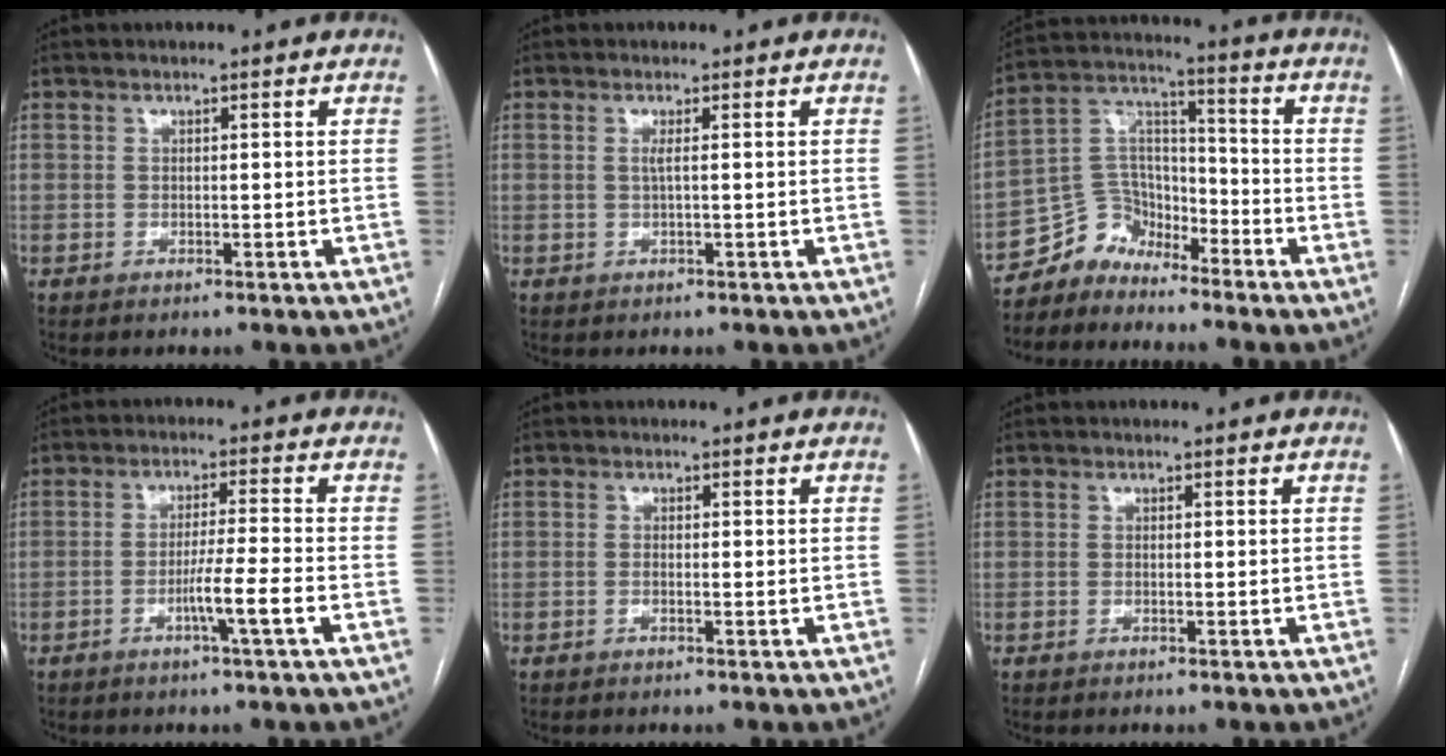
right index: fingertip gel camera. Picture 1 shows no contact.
{"total": 1.0, "force": [0.1, -0.2, 1.0], "torque": [-0.024, 0.000, 0.002]}
{"total": 7.8, "force": [-6.7, 3.9, -0.3], "torque": [0.013, 0.052, -0.132]}
{"total": 5.7, "force": [-2.3, -1.0, 5.1], "torque": [-0.087, -0.008, -0.043]}
{"total": 1.0, "force": [-0.2, 0.2, 0.9], "torque": [-0.017, 0.001, -0.003]}
{"total": 0.0}